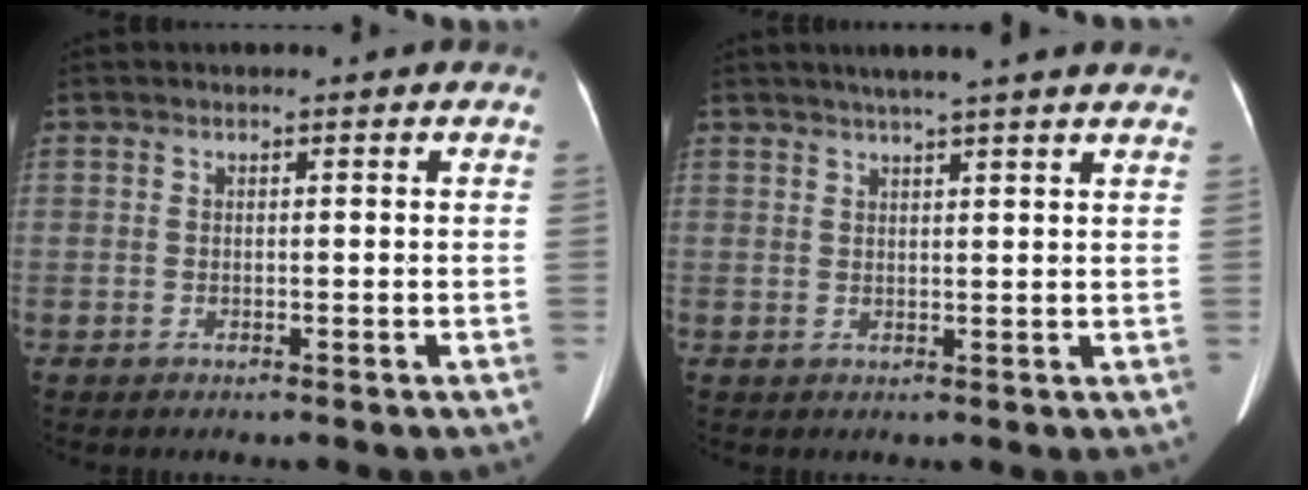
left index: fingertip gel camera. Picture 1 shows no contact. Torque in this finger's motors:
{"motor_torque": [0.23, -0.43, 0.05, 0.07]}